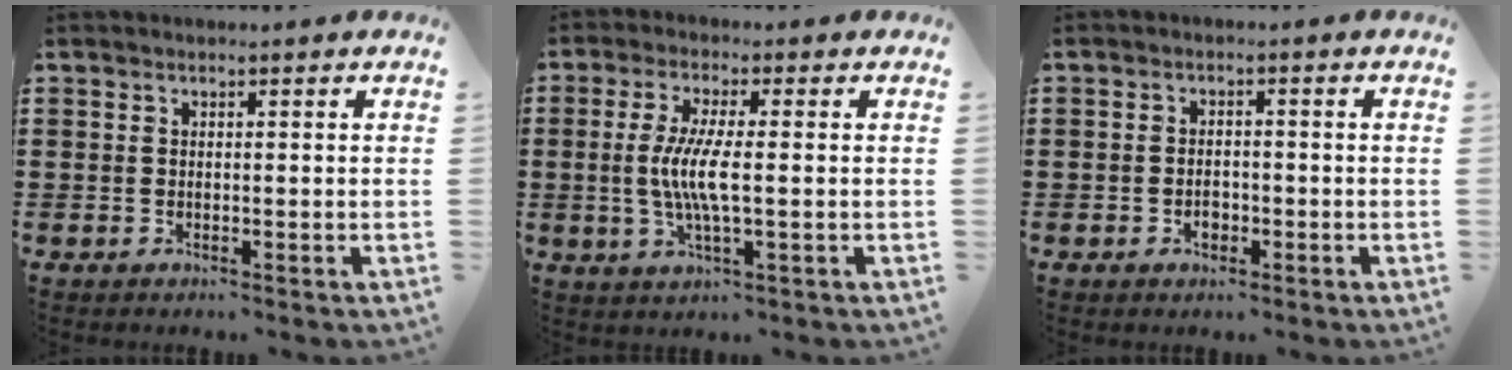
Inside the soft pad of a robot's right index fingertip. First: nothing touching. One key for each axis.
{"total": 6.3, "fx": -0.4, "fy": 0.9, "fz": 6.2, "tx": -0.131, "ty": -0.009, "tz": -0.017}
{"total": 2.0, "fx": -0.9, "fy": 1.2, "fz": 1.2, "tx": -0.025, "ty": 0.001, "tz": -0.018}